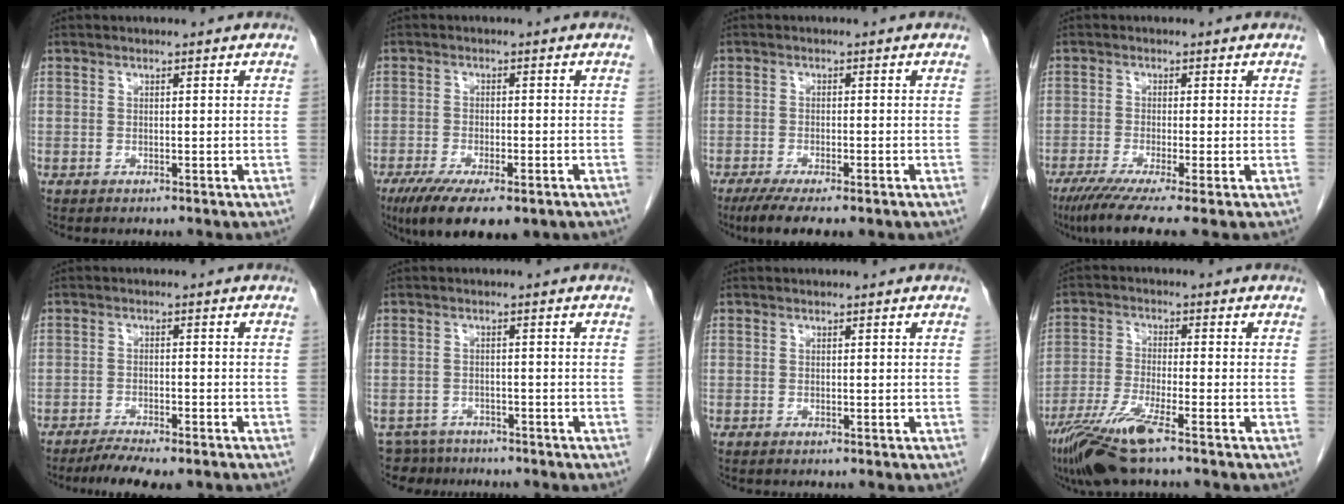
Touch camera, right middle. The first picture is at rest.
{"total": 12.3, "force": [-8.0, 4.1, 8.4], "torque": [-0.140, -0.023, -0.119]}
{"total": 8.2, "force": [-5.9, 1.8, 5.3], "torque": [-0.076, -0.016, -0.088]}
{"total": 8.1, "force": [-5.5, -0.1, 5.9], "torque": [-0.091, -0.022, -0.090]}
{"total": 7.1, "force": [-5.9, 1.1, 3.8], "torque": [-0.057, -0.010, -0.091]}
{"total": 4.8, "force": [-4.3, 2.1, -0.5], "torque": [0.013, 0.001, -0.069]}
{"total": 0.0}
{"total": 9.3, "force": [-6.0, 0.5, 7.0], "torque": [-0.144, -0.024, -0.114]}